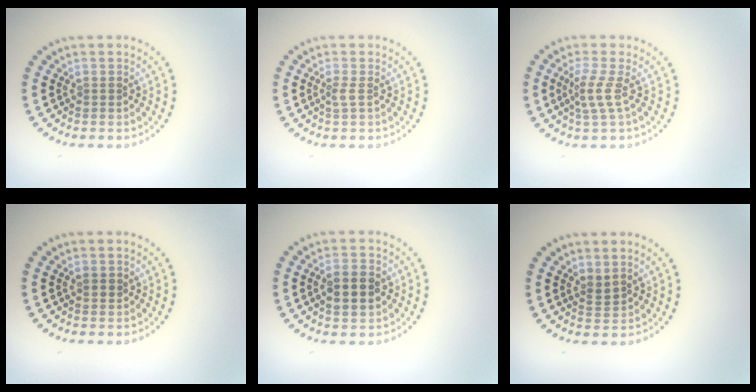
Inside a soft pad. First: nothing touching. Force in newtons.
{"total": 0.9, "press": 0.7, "slide": 0.6}
{"total": 2.1, "press": 1.5, "slide": 1.5}
{"total": 0.9, "press": 0.8, "slide": 0.3}
{"total": 3.7, "press": 3.7, "slide": 0.1}
{"total": 1.3, "press": 1.0, "slide": 0.9}